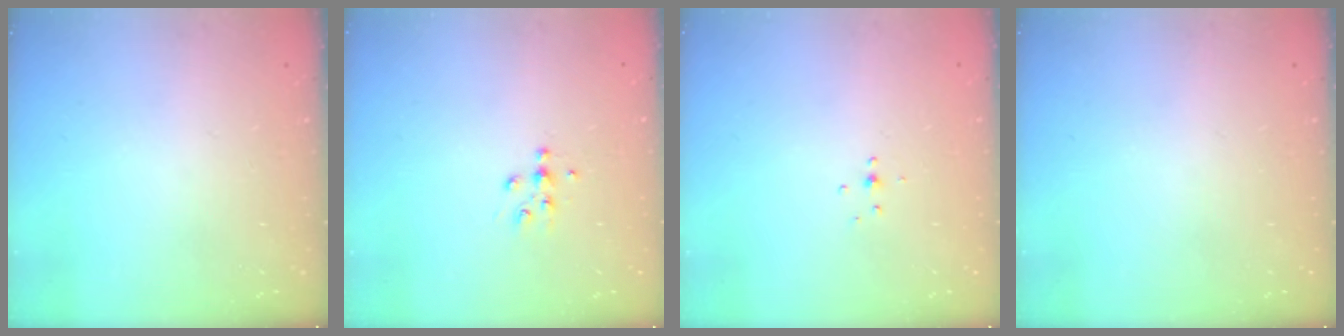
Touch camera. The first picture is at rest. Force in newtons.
{"total": 4.9, "press": 4.9, "slide": 0.7}
{"total": 3.0, "press": 2.9, "slide": 0.8}
{"total": 0.0}